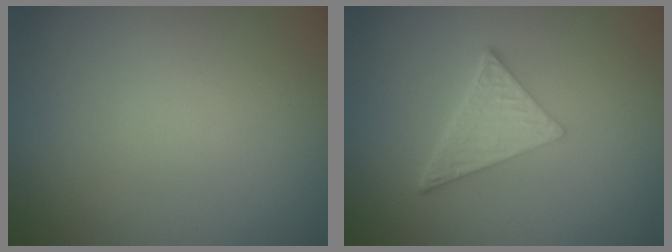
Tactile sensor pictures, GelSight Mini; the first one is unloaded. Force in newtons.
{"total": 4.7, "press": 3.4, "slide": 3.3}